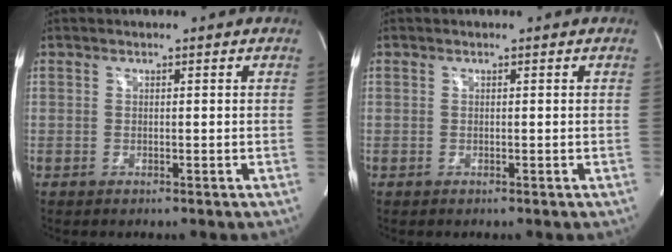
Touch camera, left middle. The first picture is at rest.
{"total": 0.0}